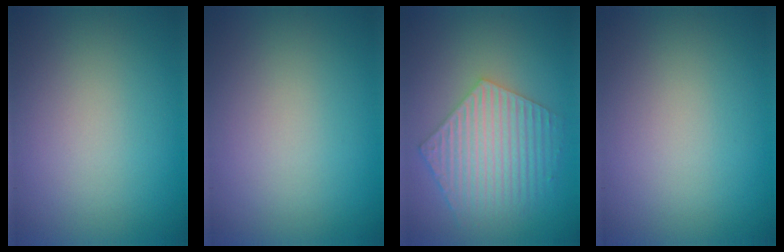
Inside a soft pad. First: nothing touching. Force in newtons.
{"total": 0.0}
{"total": 5.9, "press": 4.4, "slide": 4.0}
{"total": 0.0}